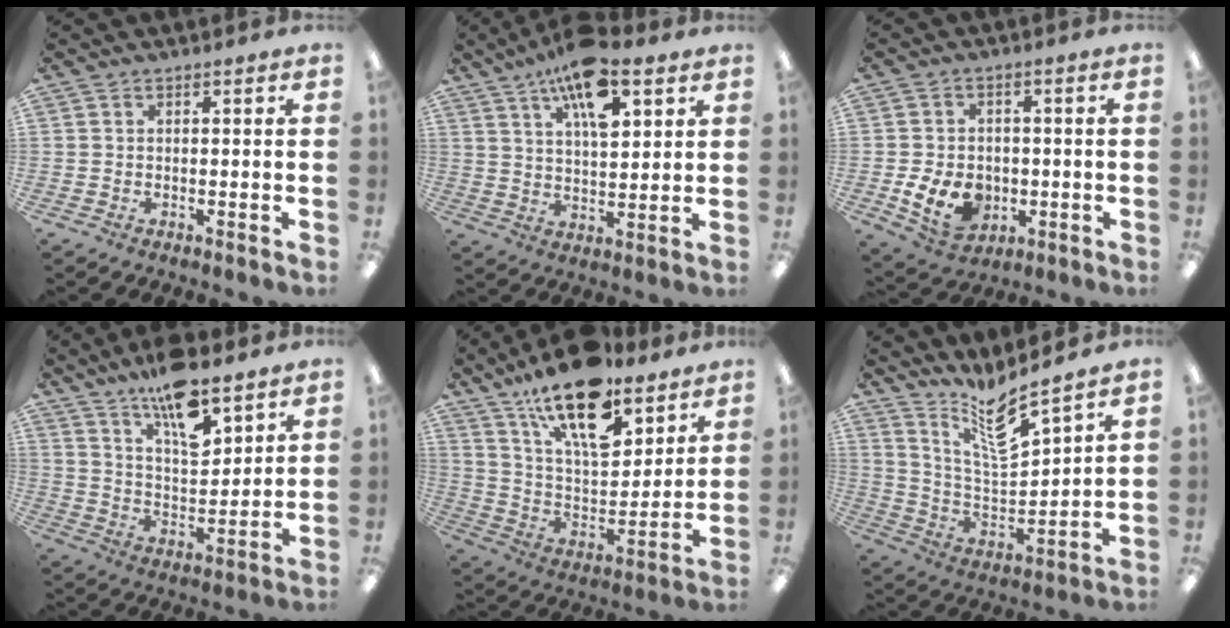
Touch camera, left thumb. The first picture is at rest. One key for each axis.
{"total": 14.1, "fx": 8.2, "fy": 5.5, "fz": 10.0, "tx": -0.165, "ty": -0.029, "tz": 0.140}
{"total": 9.5, "fx": -2.7, "fy": 7.0, "fz": 5.8, "tx": -0.114, "ty": 0.007, "tz": -0.048}
{"total": 14.2, "fx": 9.9, "fy": 5.4, "fz": 8.7, "tx": -0.143, "ty": -0.049, "tz": 0.170}
{"total": 20.1, "fx": 13.9, "fy": 8.1, "fz": 12.0, "tx": -0.196, "ty": -0.081, "tz": 0.240}
{"total": 12.5, "fx": 9.9, "fy": 2.5, "fz": 7.2, "tx": -0.137, "ty": -0.062, "tz": 0.171}